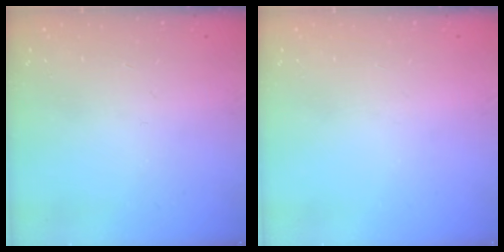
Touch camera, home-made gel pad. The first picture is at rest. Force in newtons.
{"total": 0.0}